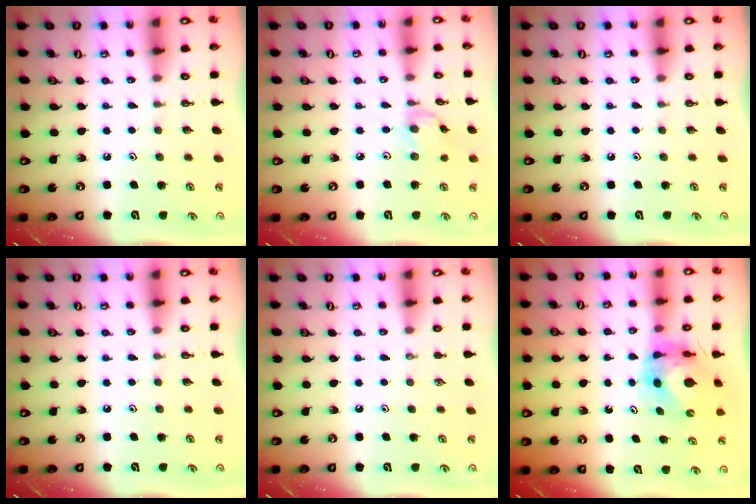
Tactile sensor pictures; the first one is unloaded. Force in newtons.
{"total": 4.8, "press": 4.8, "slide": 0.3}
{"total": 0.0}
{"total": 0.0}
{"total": 0.0}
{"total": 6.9, "press": 6.8, "slide": 0.8}